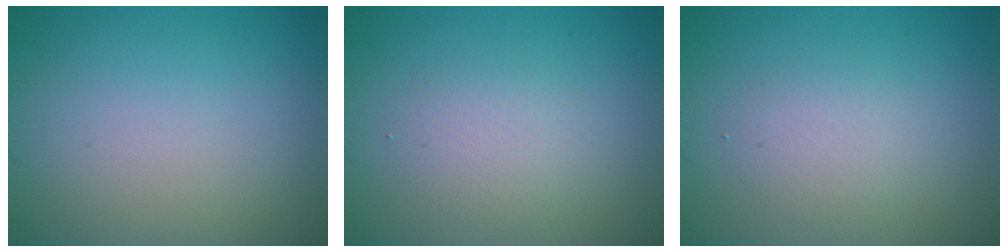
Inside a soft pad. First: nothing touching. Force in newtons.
{"total": 2.2, "press": 2.2, "slide": 0.2}
{"total": 2.0, "press": 2.0, "slide": 0.2}